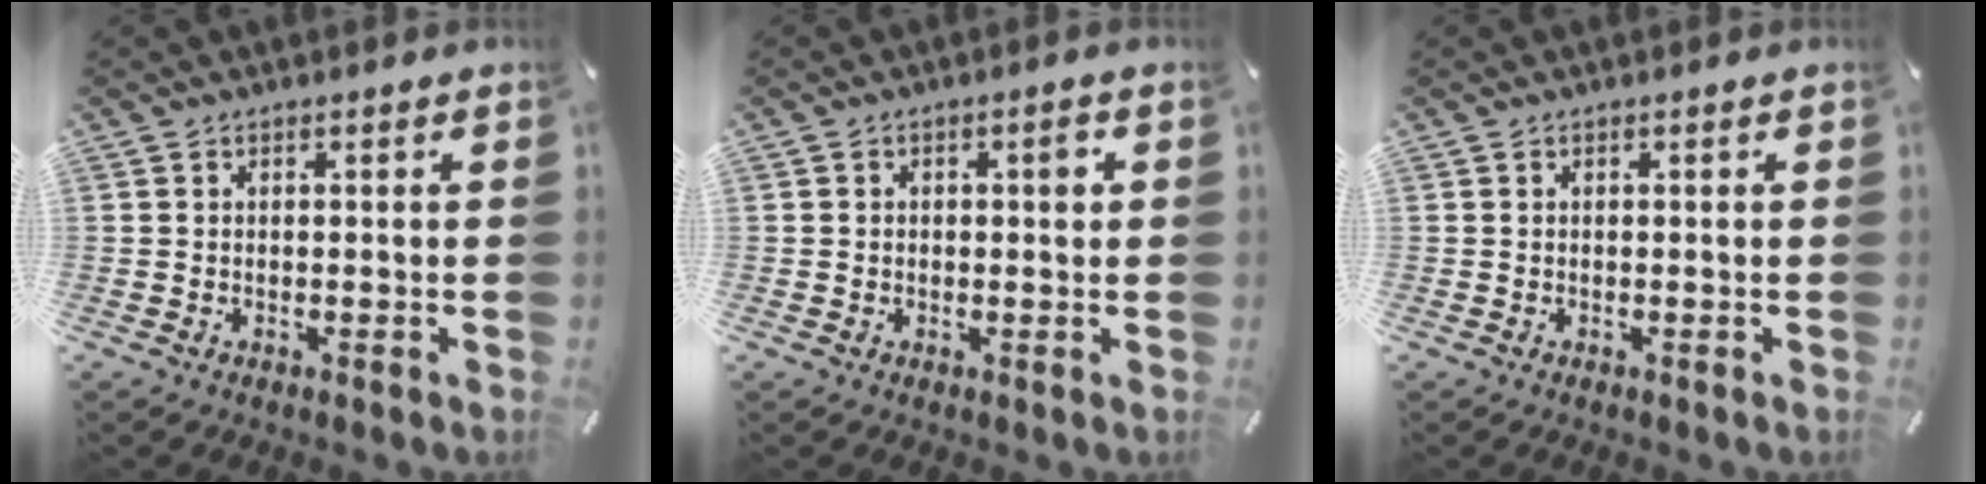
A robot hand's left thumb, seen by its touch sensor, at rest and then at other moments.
{"total": 2.6, "force": [0.4, 1.4, 2.1], "torque": [-0.028, 0.004, 0.000]}
{"total": 0.0}